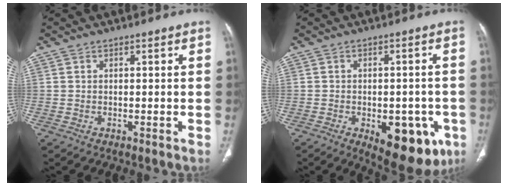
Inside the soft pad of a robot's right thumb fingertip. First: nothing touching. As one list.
[{"total": 13.9, "force": [-5.5, 7.2, 10.6], "torque": [-0.106, 0.009, -0.059]}]